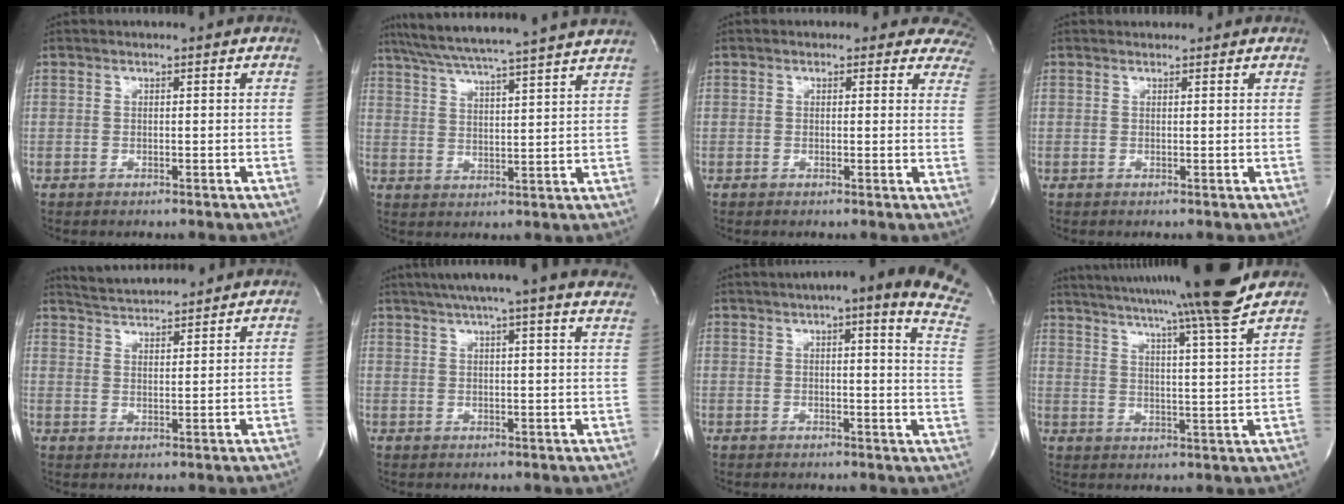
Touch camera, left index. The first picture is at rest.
{"total": 20.7, "force": [18.4, -0.9, 9.5], "torque": [-0.170, 0.002, 0.256]}
{"total": 7.7, "force": [6.6, 3.8, 0.4], "torque": [0.047, -0.012, 0.029]}
{"total": 1.2, "force": [1.1, 0.4, 0.0], "torque": [-0.010, 0.011, 0.016]}
{"total": 9.4, "force": [9.0, 0.7, 2.4], "torque": [-0.053, 0.022, 0.141]}
{"total": 21.8, "force": [19.0, 0.3, 10.7], "torque": [-0.169, -0.001, 0.229]}
{"total": 17.0, "force": [12.4, 1.5, 11.6], "torque": [-0.155, -0.008, 0.123]}
{"total": 19.9, "force": [17.7, -2.2, 8.9], "torque": [-0.154, -0.042, 0.245]}